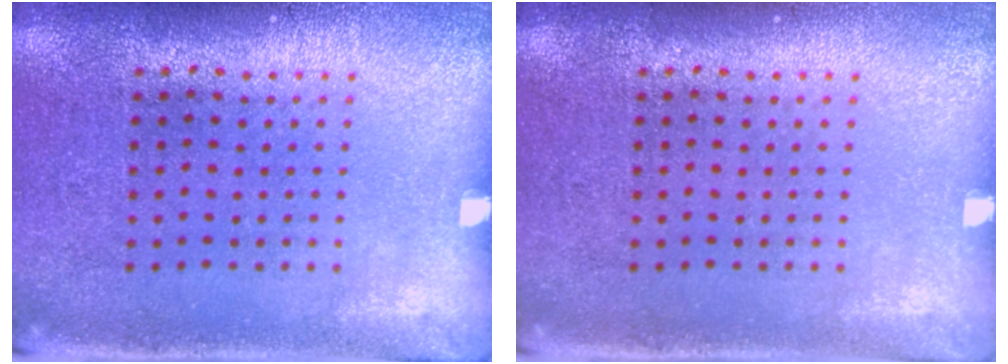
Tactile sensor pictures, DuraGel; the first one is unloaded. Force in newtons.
{"total": 0.0}